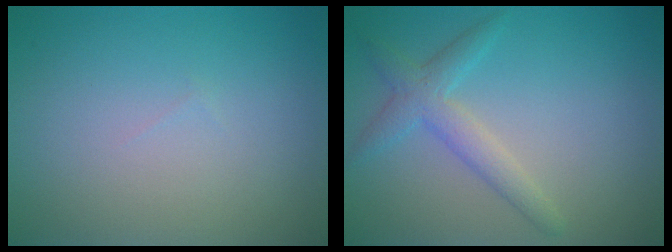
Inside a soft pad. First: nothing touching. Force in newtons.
{"total": 2.8, "press": 2.8, "slide": 0.0}